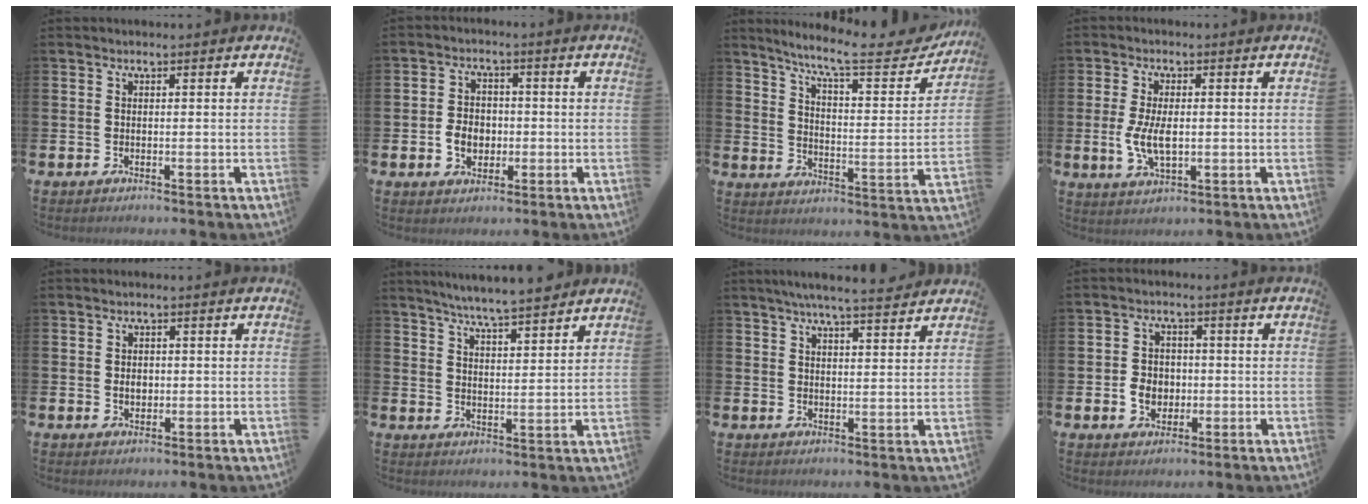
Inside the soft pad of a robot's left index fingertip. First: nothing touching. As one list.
[{"total": 4.3, "force": [-0.9, 3.4, 2.5], "torque": [-0.034, 0.001, -0.022]}, {"total": 9.5, "force": [8.1, 1.2, 4.7], "torque": [-0.109, -0.051, 0.132]}, {"total": 5.4, "force": [-0.1, 2.7, 4.6], "torque": [-0.091, 0.005, -0.003]}, {"total": 1.9, "force": [0.0, 1.4, 1.2], "torque": [-0.007, 0.001, -0.005]}, {"total": 6.1, "force": [5.9, -0.1, 1.5], "torque": [-0.043, -0.031, 0.103]}, {"total": 5.5, "force": [5.2, 0.0, 1.8], "torque": [-0.038, -0.021, 0.090]}, {"total": 4.0, "force": [-0.7, 3.4, 1.9], "torque": [-0.025, 0.001, -0.022]}]